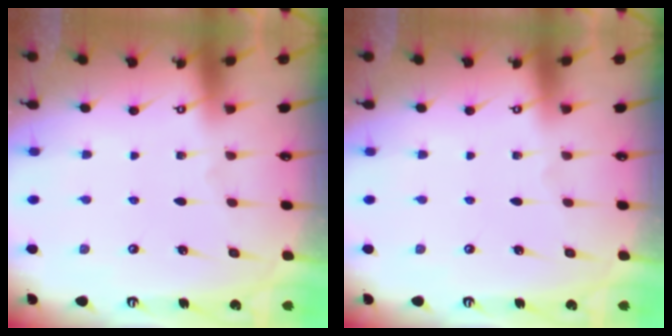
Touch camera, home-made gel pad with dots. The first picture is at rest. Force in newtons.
{"total": 0.0}